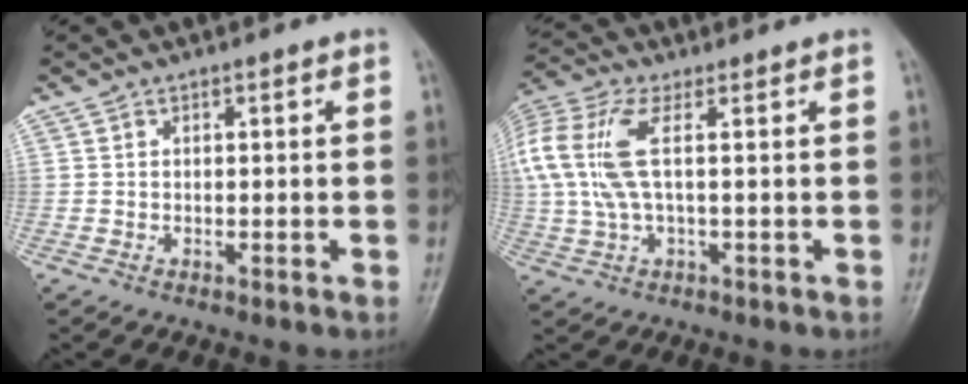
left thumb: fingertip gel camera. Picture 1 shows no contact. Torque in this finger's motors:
{"motor_torque": [1.29, 2.88, 1.55, -0.30, 0.48]}